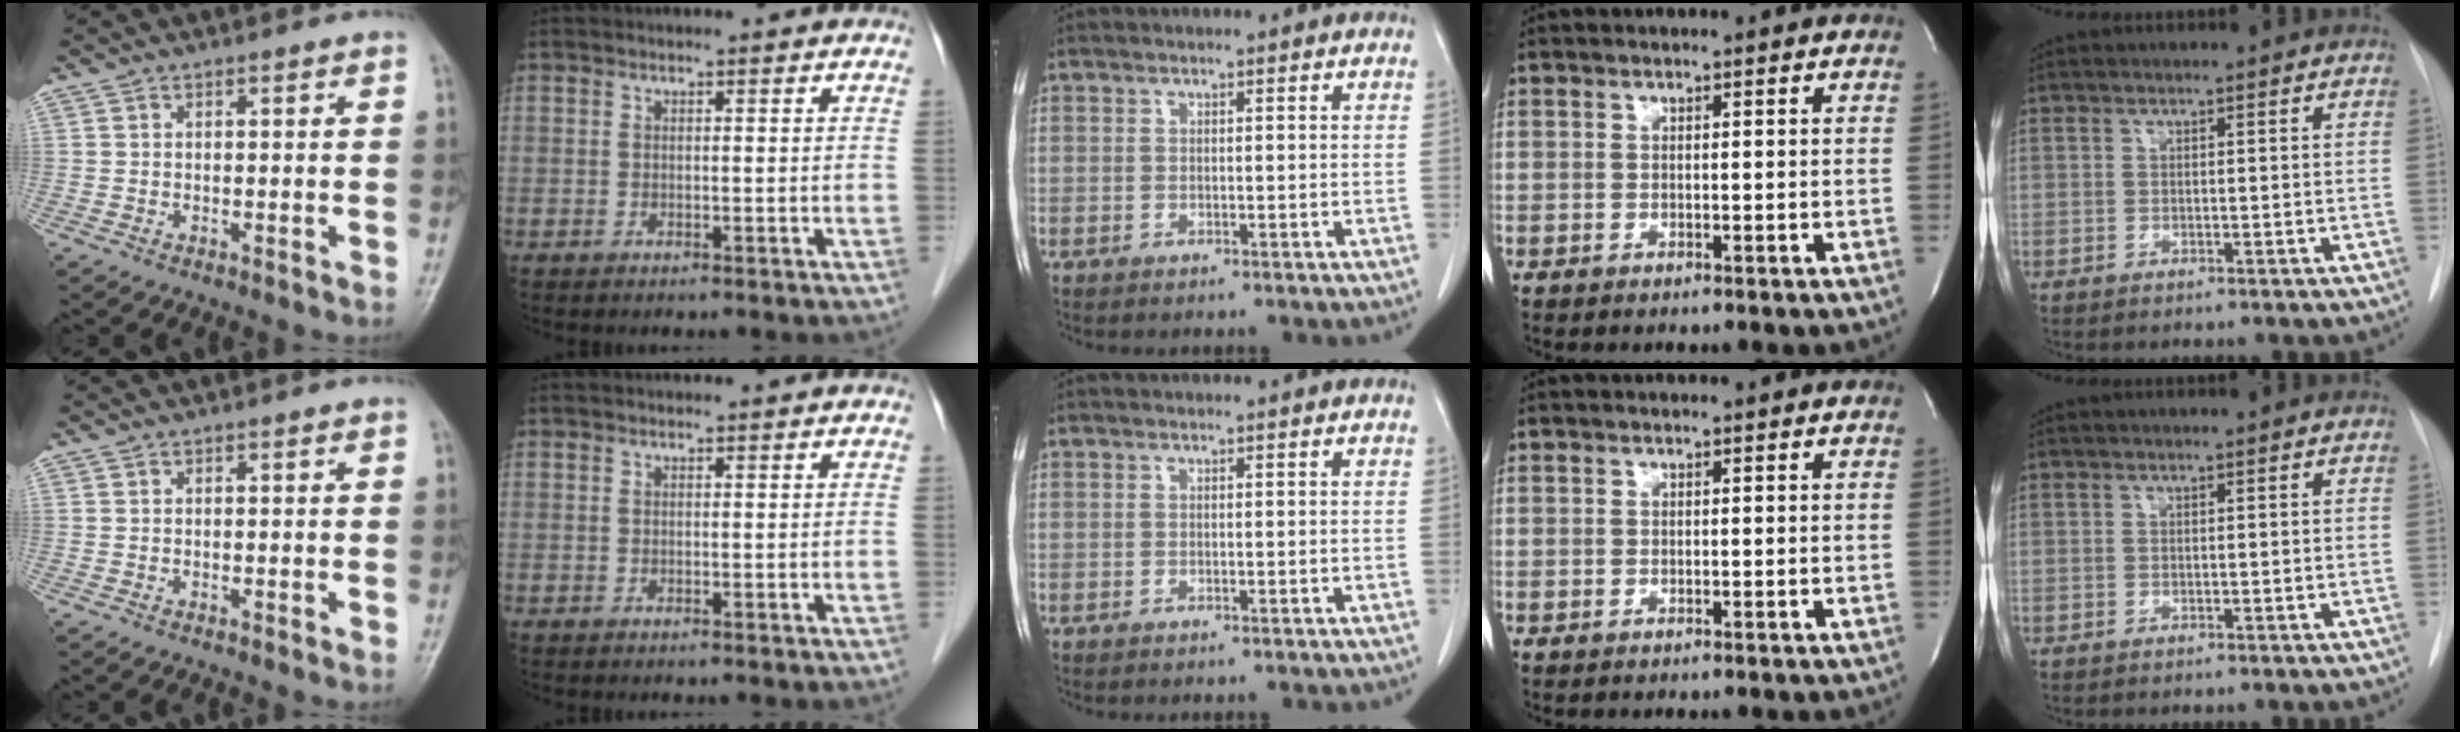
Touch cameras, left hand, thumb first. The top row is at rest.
{}